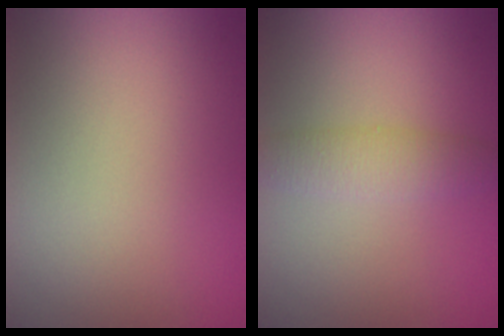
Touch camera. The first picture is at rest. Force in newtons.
{"total": 2.5, "press": 2.5, "slide": 0.1}